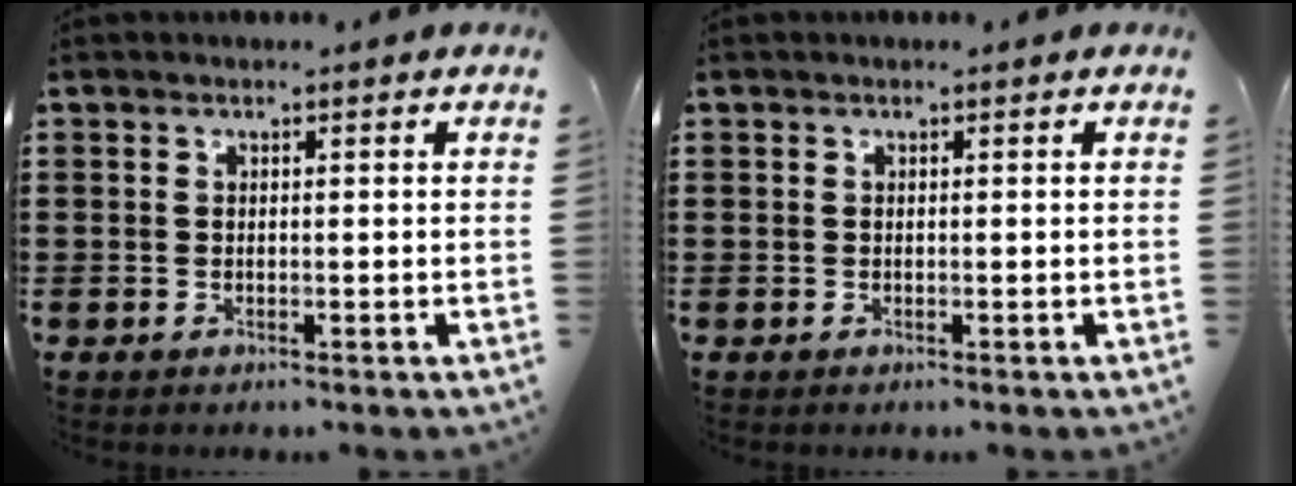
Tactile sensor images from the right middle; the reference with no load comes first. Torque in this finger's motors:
{"motor_torque": [0.00, 0.00, 0.00, 0.00]}